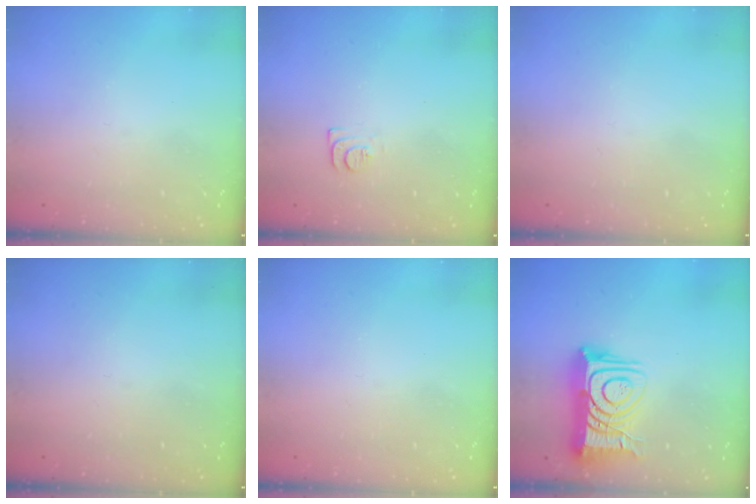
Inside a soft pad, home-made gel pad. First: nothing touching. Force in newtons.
{"total": 6.7, "press": 6.7, "slide": 0.6}
{"total": 1.8, "press": 1.8, "slide": 0.1}
{"total": 0.0}
{"total": 1.8, "press": 1.8, "slide": 0.4}
{"total": 16.5, "press": 16.4, "slide": 1.5}